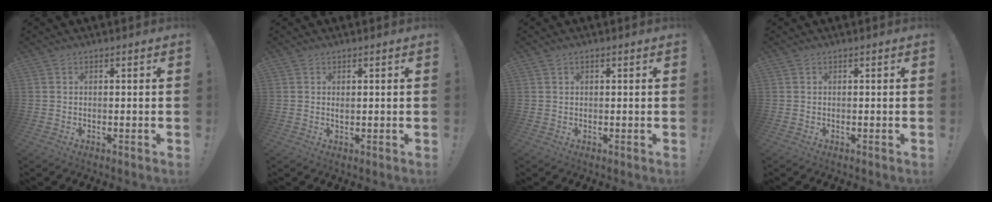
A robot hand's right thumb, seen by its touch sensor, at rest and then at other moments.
{"total": 0.8, "force": [0.4, 0.4, 0.5], "torque": [-0.005, -0.001, 0.006]}
{"total": 0.7, "force": [0.3, 0.6, 0.3], "torque": [0.000, 0.000, 0.004]}
{"total": 0.0}